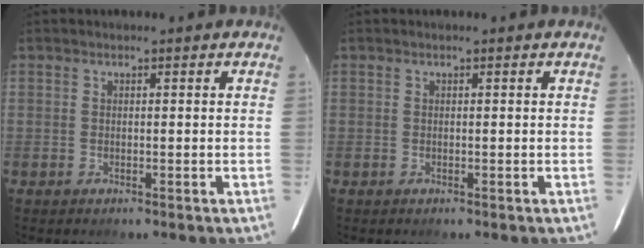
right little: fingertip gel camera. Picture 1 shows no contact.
{"total": 0.0}